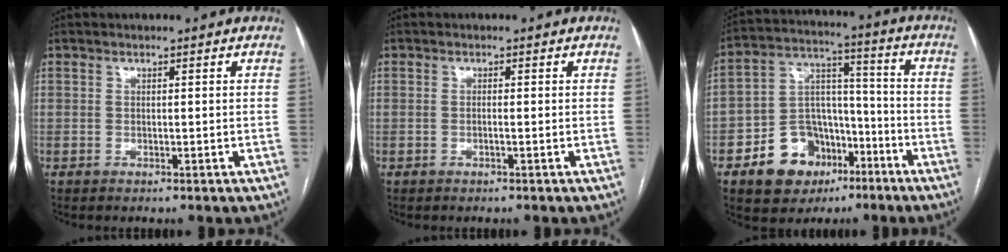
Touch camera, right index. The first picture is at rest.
{"total": 0.6, "force": [-0.2, 0.0, 0.5], "torque": [-0.009, 0.001, -0.003]}
{"total": 13.2, "force": [-6.9, 9.6, 5.8], "torque": [-0.102, 0.038, -0.105]}